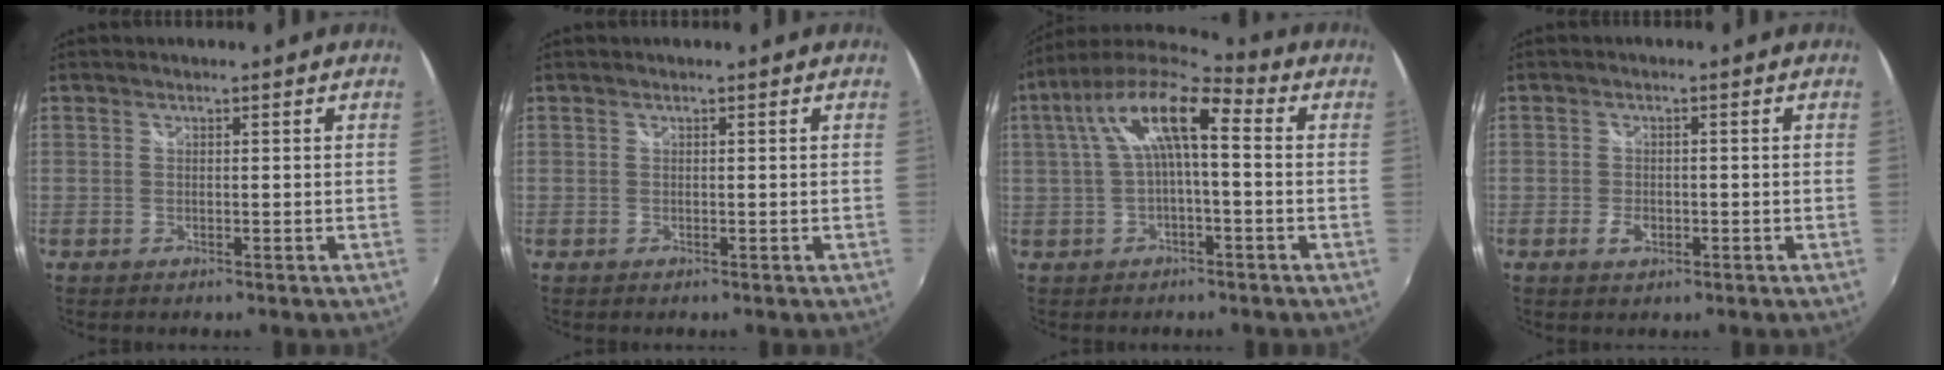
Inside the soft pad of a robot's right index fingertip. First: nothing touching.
{"total": 0.0}
{"total": 12.5, "force": [1.7, 3.8, 11.8], "torque": [-0.224, 0.030, 0.024]}
{"total": 2.2, "force": [-0.6, 1.6, 1.3], "torque": [-0.024, -0.003, -0.011]}